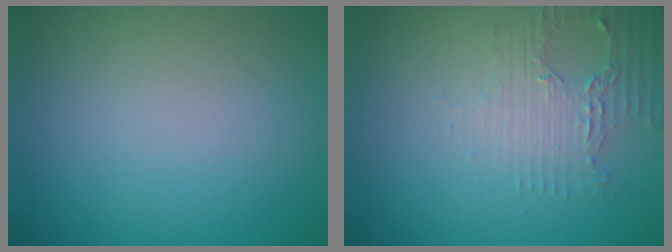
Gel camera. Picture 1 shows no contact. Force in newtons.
{"total": 2.7, "press": 2.4, "slide": 1.3}